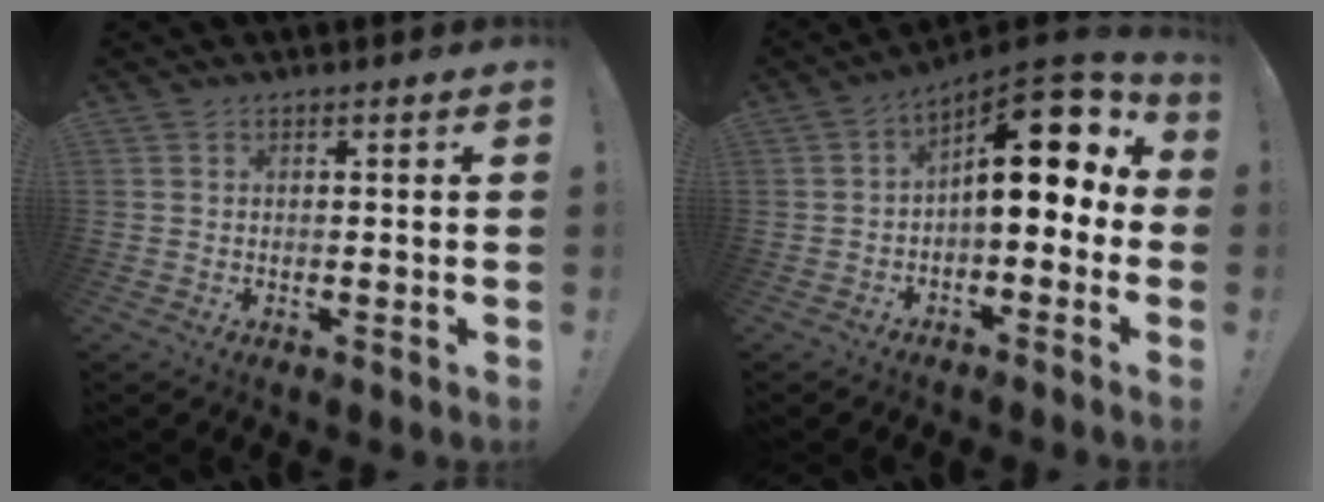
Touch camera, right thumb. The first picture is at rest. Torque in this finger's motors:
{"motor_torque": [2.03, 2.98, 1.89, -0.66, 0.07]}